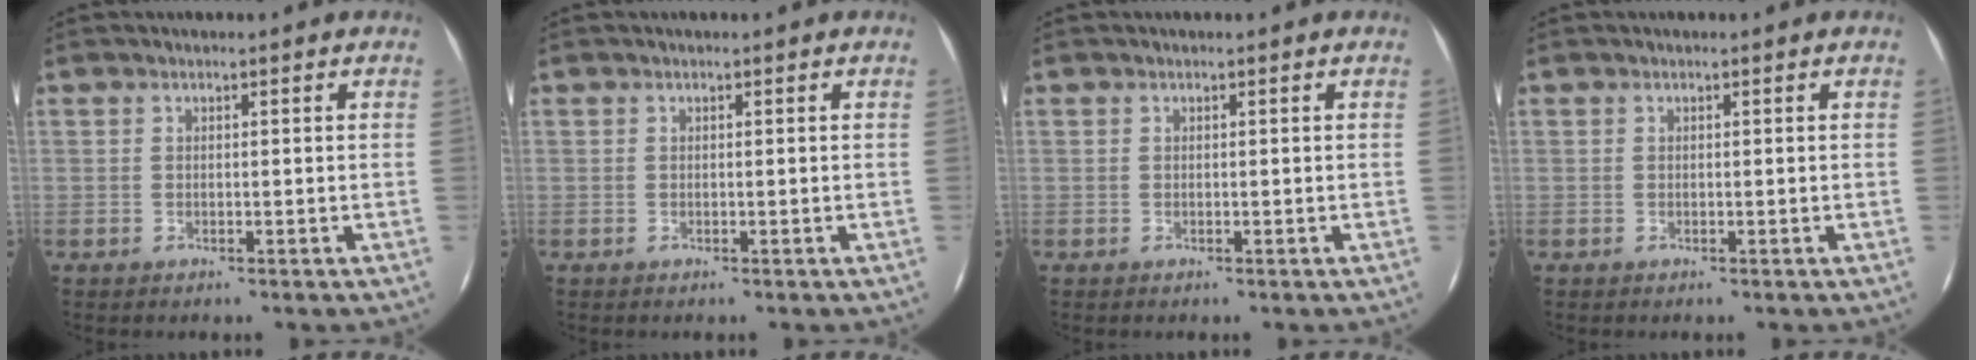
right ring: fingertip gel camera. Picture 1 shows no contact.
{"total": 0.0}
{"total": 0.0}
{"total": 0.0}